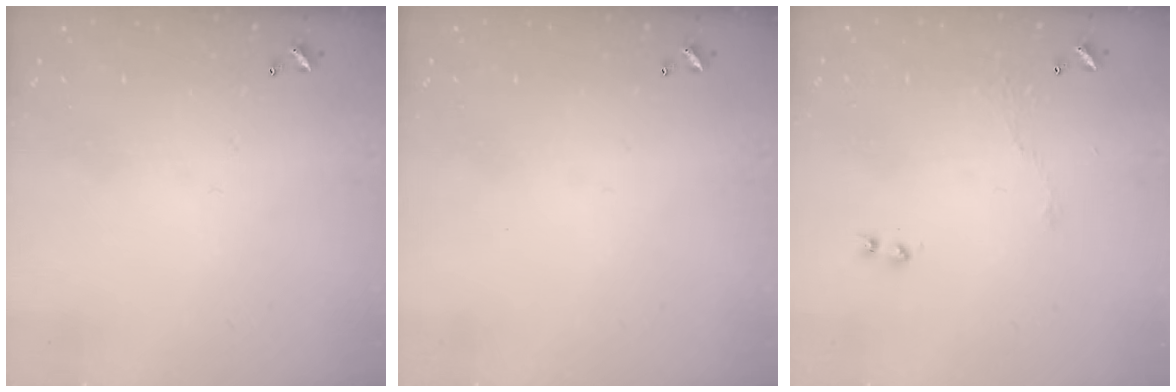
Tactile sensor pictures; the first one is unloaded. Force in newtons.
{"total": 0.0}
{"total": 3.5, "press": 3.4, "slide": 0.7}